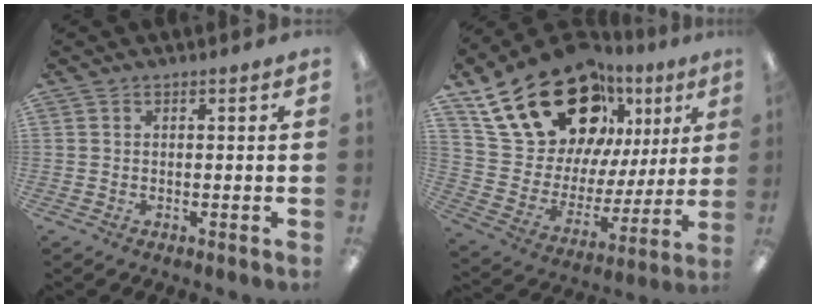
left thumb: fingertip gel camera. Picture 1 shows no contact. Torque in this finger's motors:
{"motor_torque": [2.32, 2.69, 1.32, -1.45, 0.50]}